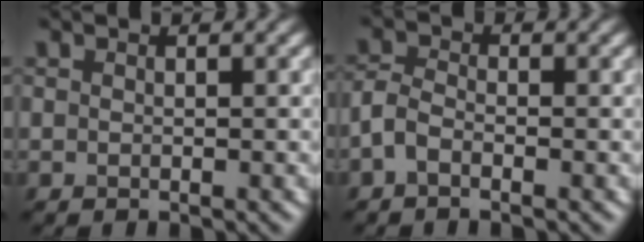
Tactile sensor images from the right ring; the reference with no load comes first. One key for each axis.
{"total": 2.0, "fx": -1.1, "fy": 1.0, "fz": 1.3, "tx": -0.031, "ty": 0.004, "tz": -0.031}